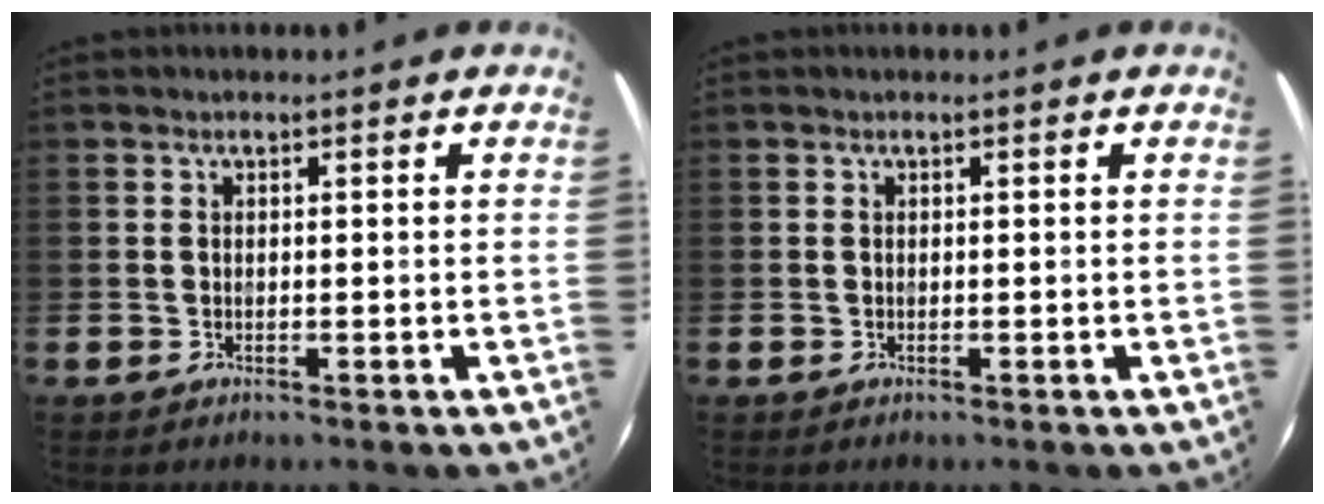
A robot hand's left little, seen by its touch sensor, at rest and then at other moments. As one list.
[{"total": 0.0}]